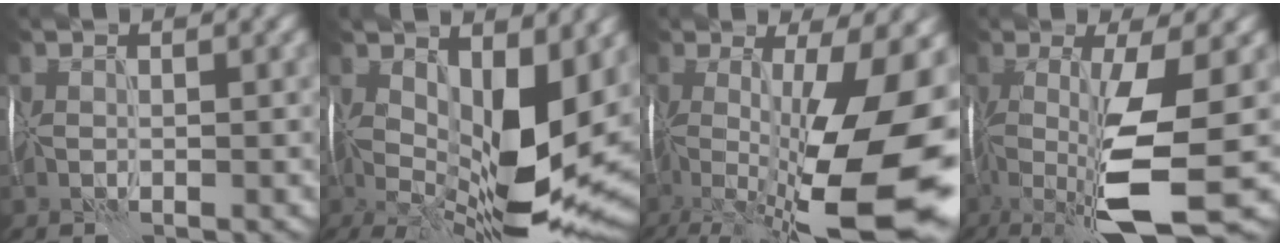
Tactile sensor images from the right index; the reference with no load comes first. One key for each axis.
{"total": 14.5, "fx": 1.1, "fy": 6.5, "fz": 12.9, "tx": -0.229, "ty": -0.020, "tz": 0.026}
{"total": 15.8, "fx": -3.2, "fy": 4.2, "fz": 14.9, "tx": -0.247, "ty": -0.012, "tz": -0.047}
{"total": 10.3, "fx": -2.6, "fy": 2.0, "fz": 9.8, "tx": -0.186, "ty": -0.015, "tz": -0.047}